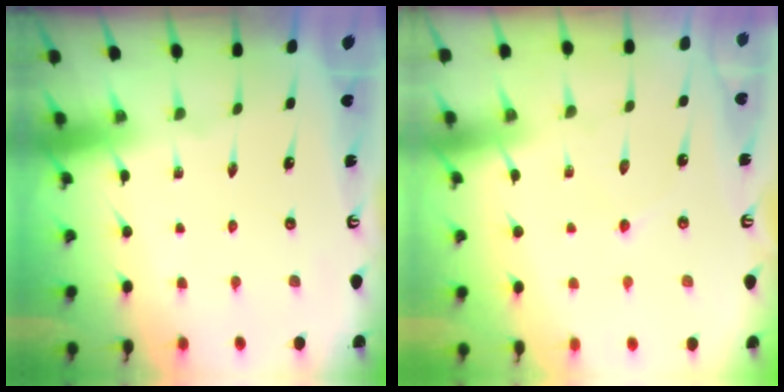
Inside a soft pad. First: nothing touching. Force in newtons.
{"total": 3.5, "press": 3.5, "slide": 0.3}